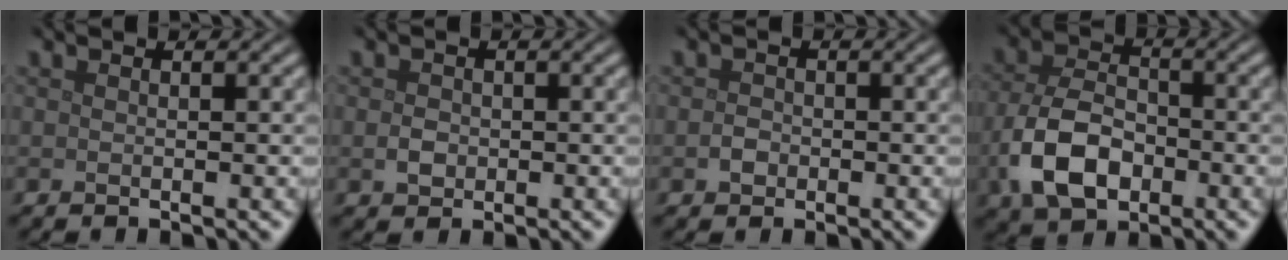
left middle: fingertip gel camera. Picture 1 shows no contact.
{"total": 1.5, "force": [-0.3, 1.2, 0.7], "torque": [-0.015, -0.002, -0.008]}
{"total": 1.2, "force": [-0.5, 1.0, 0.5], "torque": [-0.009, 0.000, -0.011]}
{"total": 7.0, "force": [-2.4, 4.6, 4.7], "torque": [-0.104, -0.003, -0.048]}